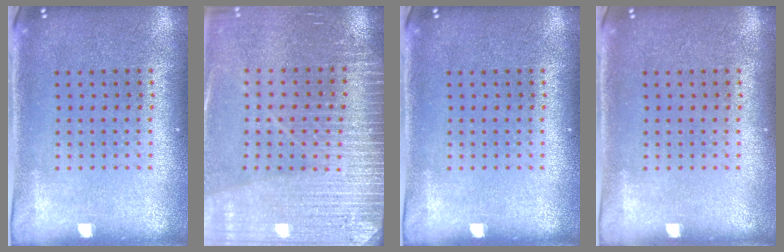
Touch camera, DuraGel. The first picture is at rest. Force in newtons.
{"total": 3.5, "press": 3.4, "slide": 0.3}
{"total": 0.0}
{"total": 0.0}